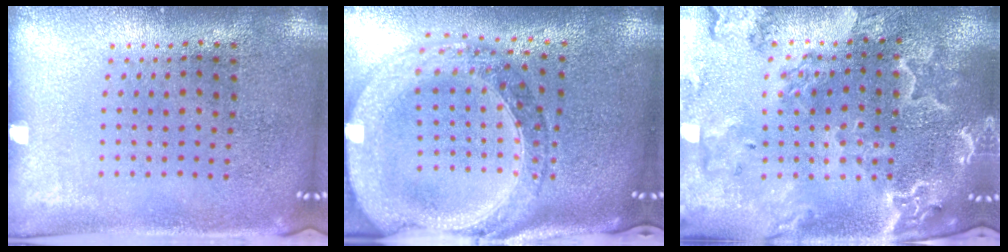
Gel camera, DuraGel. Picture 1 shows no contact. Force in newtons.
{"total": 2.6, "press": 2.3, "slide": 1.3}
{"total": 3.5, "press": 3.0, "slide": 1.7}